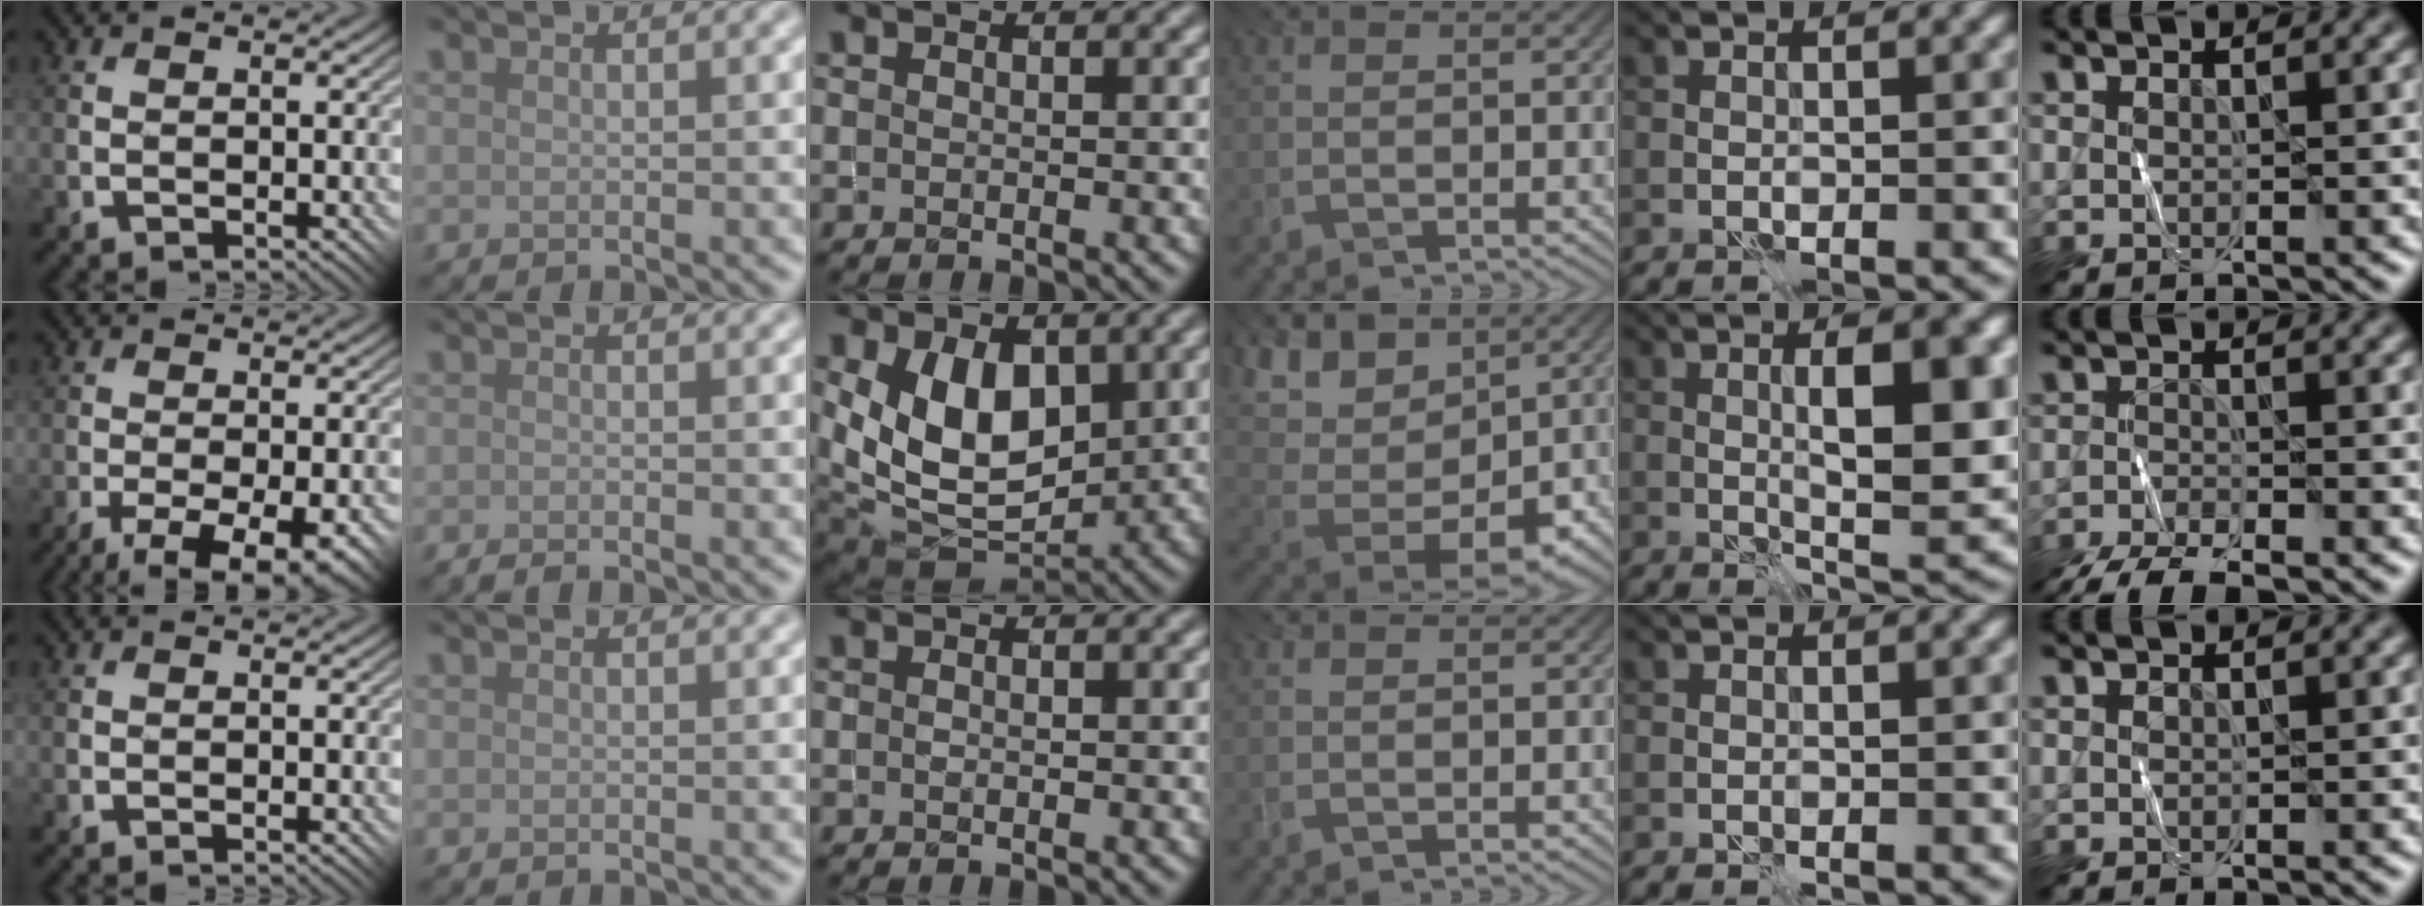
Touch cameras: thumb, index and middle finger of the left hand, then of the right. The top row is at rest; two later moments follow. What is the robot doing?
{"motion": "fold", "object": "shorts"}